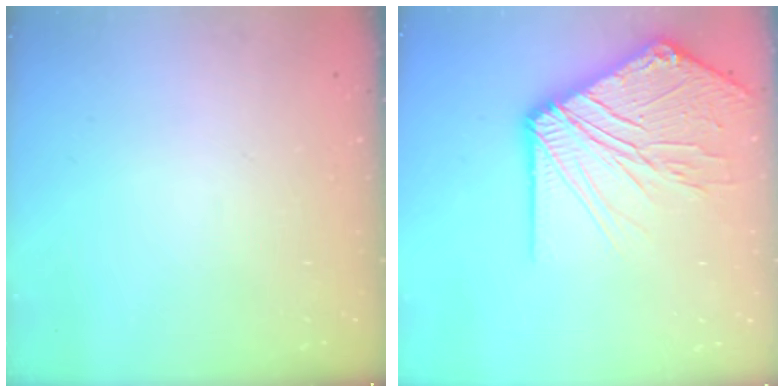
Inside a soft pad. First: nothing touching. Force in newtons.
{"total": 19.9, "press": 19.8, "slide": 2.6}